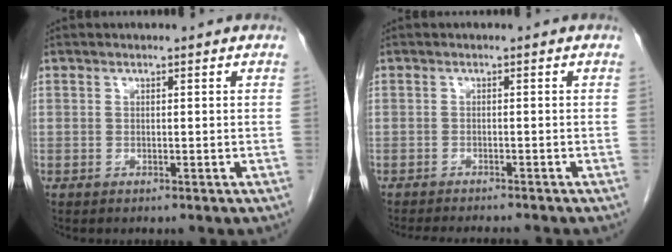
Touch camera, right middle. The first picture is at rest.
{"total": 7.2, "force": [-6.7, 0.6, 2.7], "torque": [-0.032, -0.013, -0.095]}